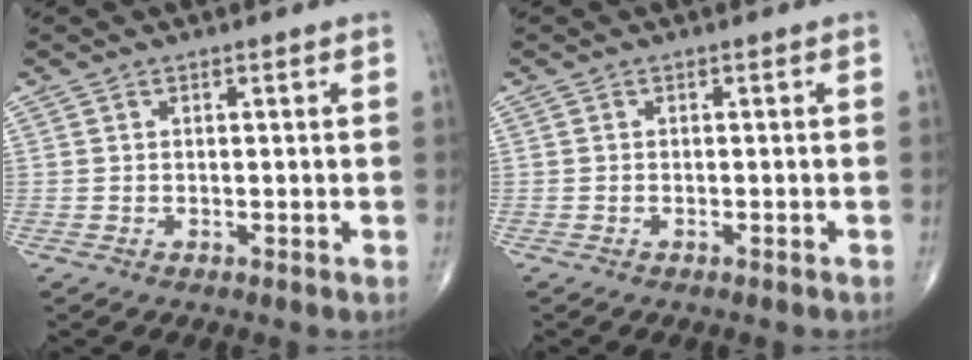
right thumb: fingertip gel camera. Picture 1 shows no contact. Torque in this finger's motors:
{"motor_torque": [-0.56, 0.12, -0.23, 0.03, -0.16]}